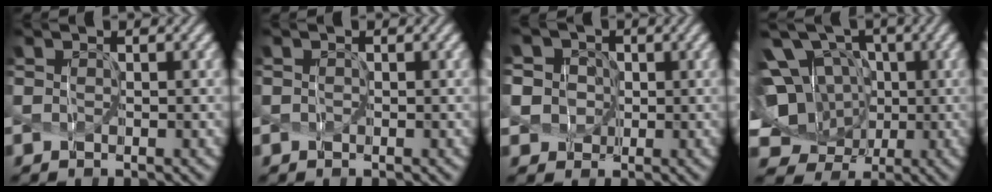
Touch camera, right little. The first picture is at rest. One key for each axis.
{"total": 0.0}
{"total": 6.5, "fx": 0.0, "fy": 6.2, "fz": 1.8, "tx": -0.063, "ty": 0.025, "tz": -0.030}
{"total": 7.9, "fx": 0.6, "fy": 6.7, "fz": 4.1, "tx": -0.087, "ty": -0.011, "tz": 0.002}